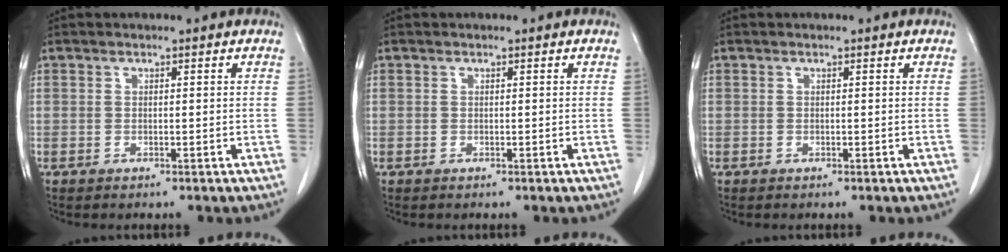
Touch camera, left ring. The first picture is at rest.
{"total": 0.0}
{"total": 0.0}